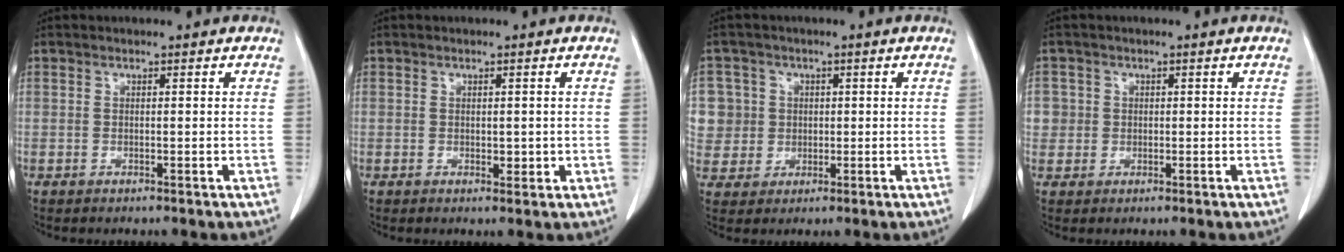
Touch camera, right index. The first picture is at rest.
{"total": 1.6, "force": [-0.1, 1.1, 1.1], "torque": [-0.013, -0.001, 0.003]}
{"total": 8.6, "force": [1.1, 8.6, 0.6], "torque": [-0.030, 0.036, 0.039]}
{"total": 2.7, "force": [0.1, 2.7, 0.0], "torque": [0.012, 0.007, 0.003]}